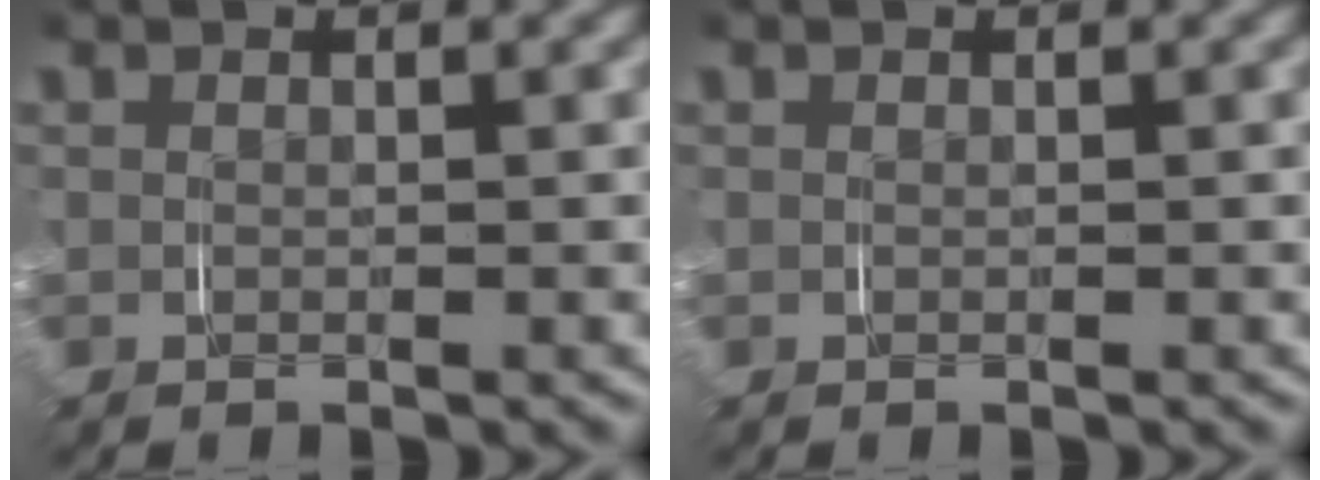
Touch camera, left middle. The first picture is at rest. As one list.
[{"total": 0.0}]